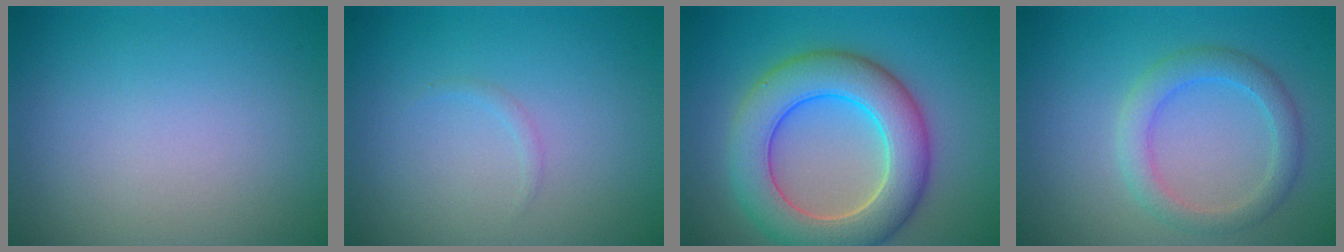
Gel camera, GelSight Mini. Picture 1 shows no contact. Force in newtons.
{"total": 0.5, "press": 0.5, "slide": 0.1}
{"total": 8.4, "press": 8.4, "slide": 0.3}
{"total": 3.0, "press": 3.0, "slide": 0.1}